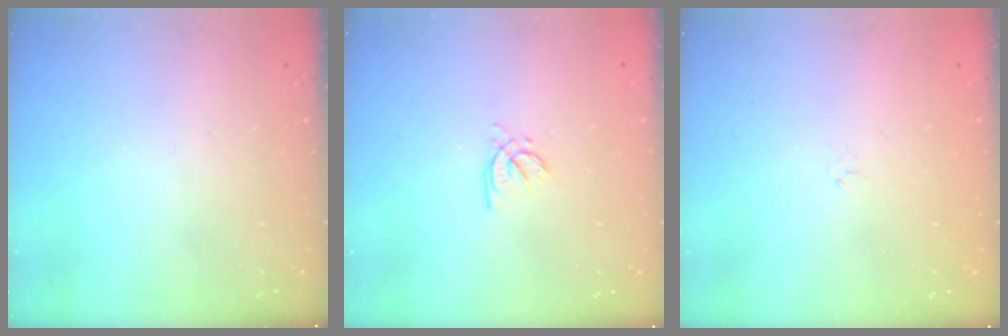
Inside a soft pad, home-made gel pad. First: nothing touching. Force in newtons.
{"total": 2.2, "press": 2.2, "slide": 0.2}
{"total": 1.2, "press": 1.2, "slide": 0.4}